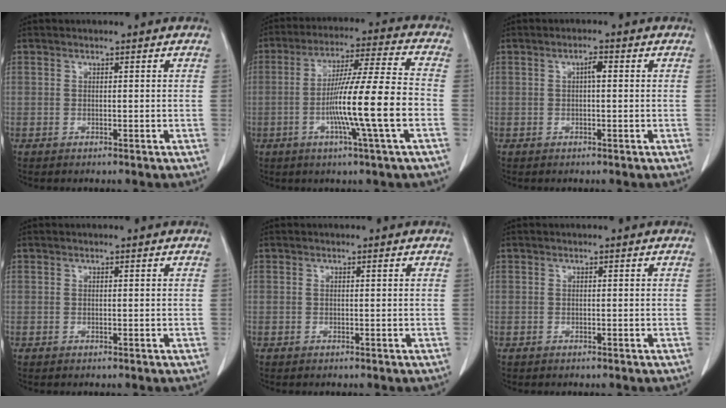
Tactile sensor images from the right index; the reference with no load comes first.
{"total": 14.0, "force": [-3.4, -1.1, 13.5], "torque": [-0.237, -0.003, -0.067]}
{"total": 1.6, "force": [0.2, 0.4, 1.6], "torque": [-0.027, 0.004, 0.003]}
{"total": 0.0}
{"total": 0.0}
{"total": 0.0}